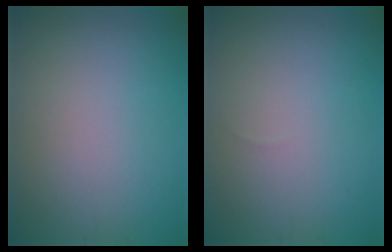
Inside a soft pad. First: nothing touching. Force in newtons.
{"total": 0.0}